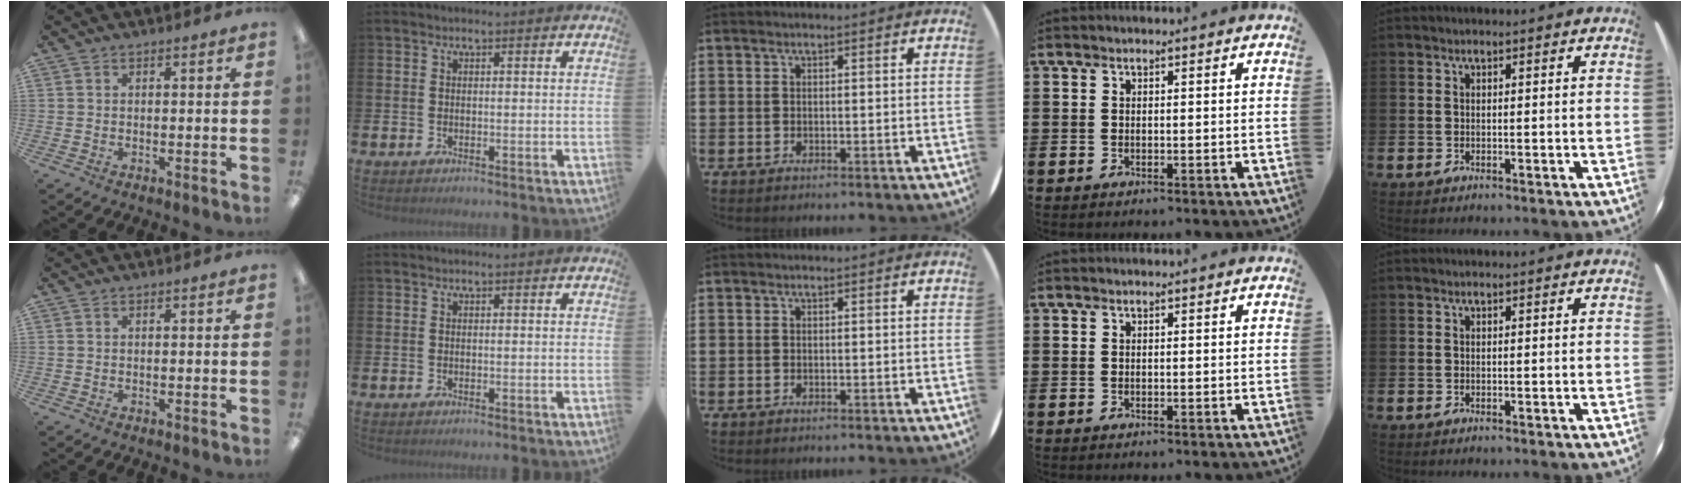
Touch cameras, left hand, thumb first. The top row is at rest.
{}